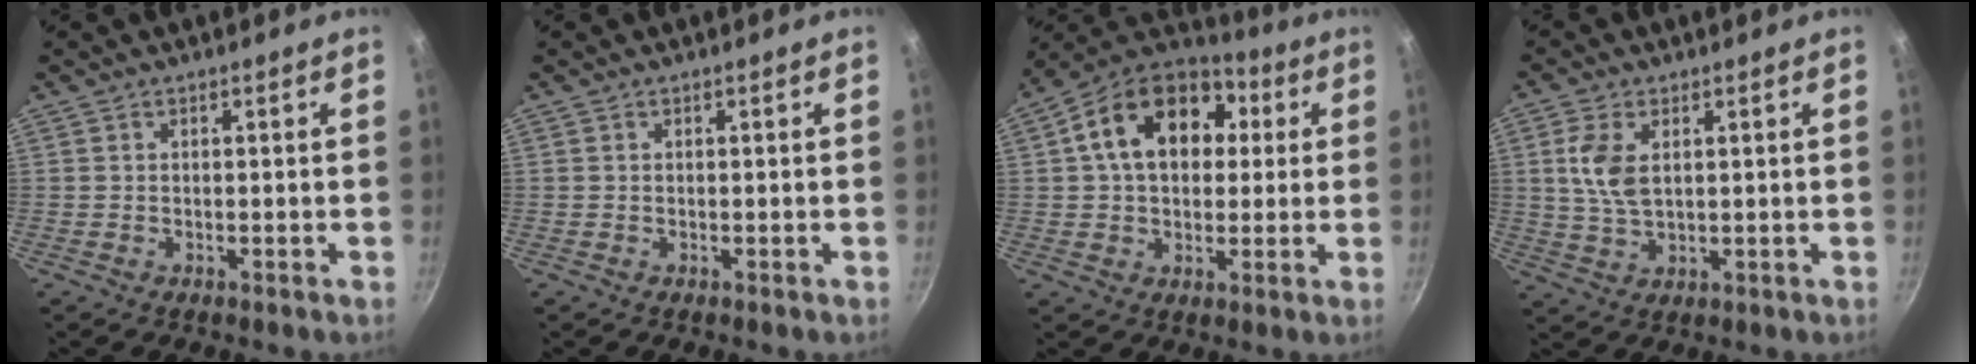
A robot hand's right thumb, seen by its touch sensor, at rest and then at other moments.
{"total": 0.0}
{"total": 18.6, "force": [4.1, 13.1, 12.6], "torque": [-0.187, 0.025, 0.049]}
{"total": 7.1, "force": [1.8, 4.0, 5.6], "torque": [-0.112, -0.006, 0.036]}